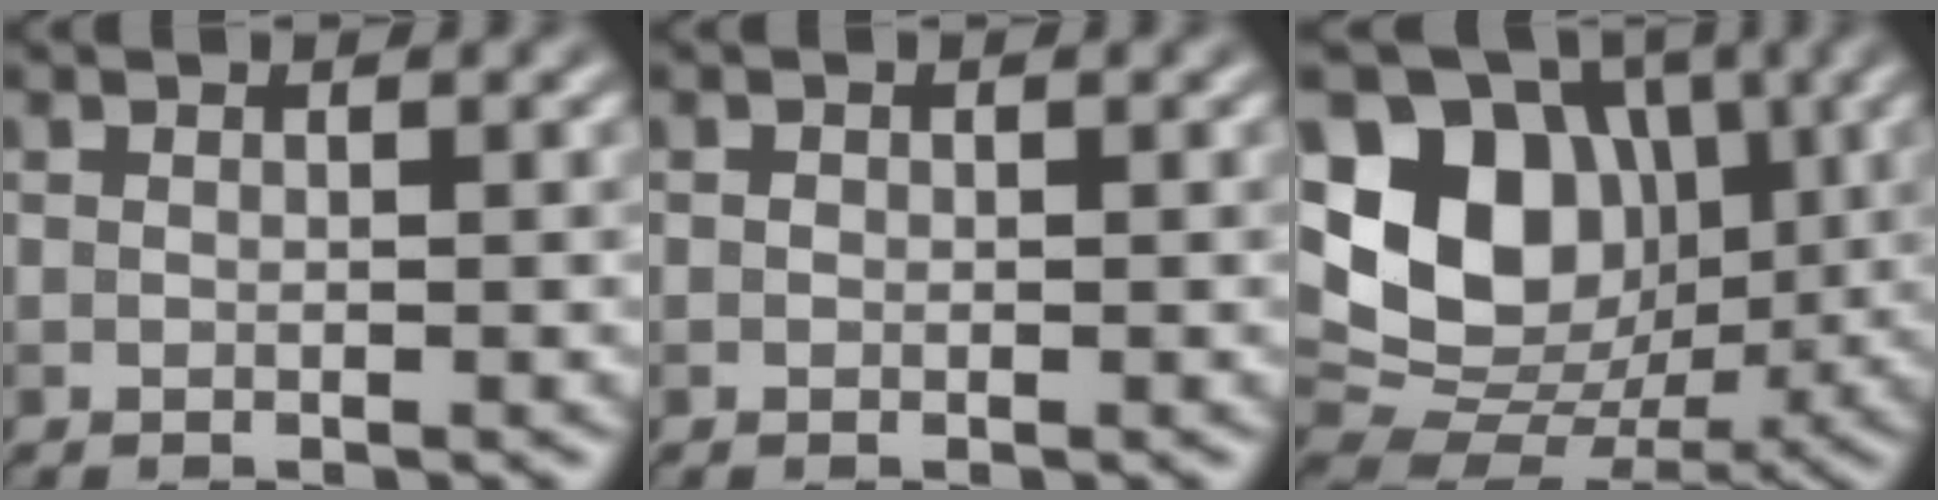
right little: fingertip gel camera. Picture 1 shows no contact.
{"total": 0.0}
{"total": 12.0, "force": [2.1, 9.5, 6.9], "torque": [-0.127, 0.001, 0.027]}